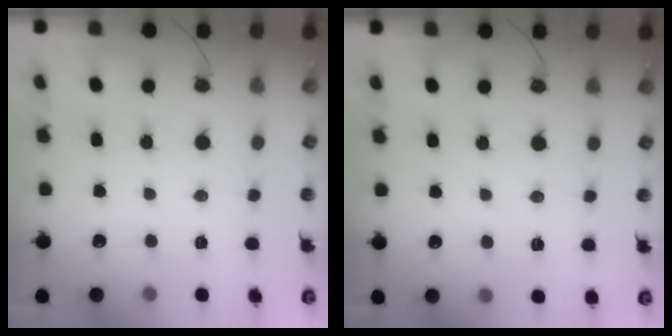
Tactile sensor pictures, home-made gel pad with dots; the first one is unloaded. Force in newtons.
{"total": 2.3, "press": 1.3, "slide": 1.9}